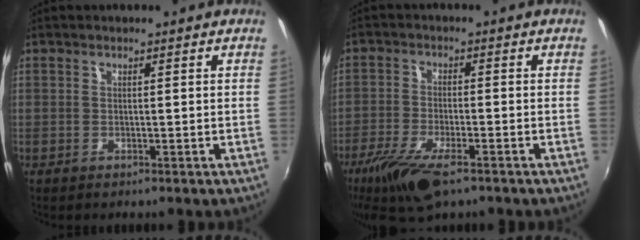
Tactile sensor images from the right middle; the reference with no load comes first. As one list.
[{"total": 10.6, "force": [-6.9, 3.3, 7.4], "torque": [-0.169, -0.035, -0.131]}]